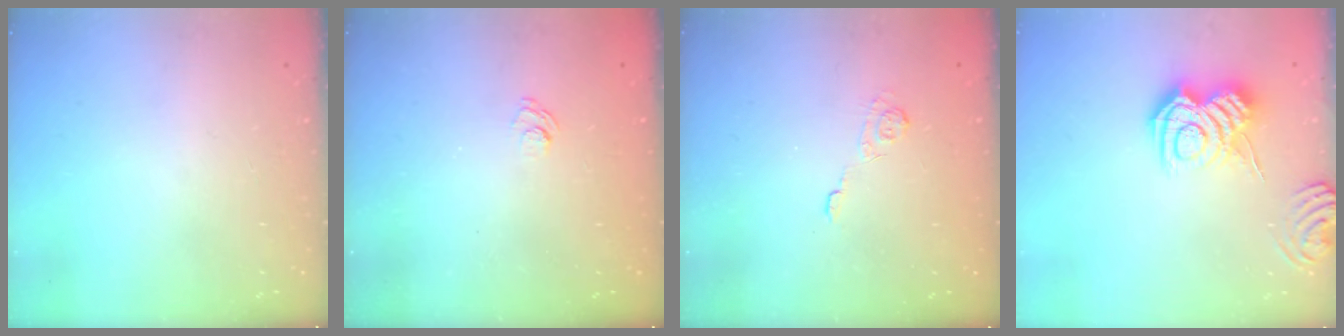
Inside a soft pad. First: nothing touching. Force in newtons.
{"total": 2.3, "press": 1.8, "slide": 1.3}
{"total": 3.0, "press": 2.6, "slide": 1.4}
{"total": 9.6, "press": 9.6, "slide": 0.4}